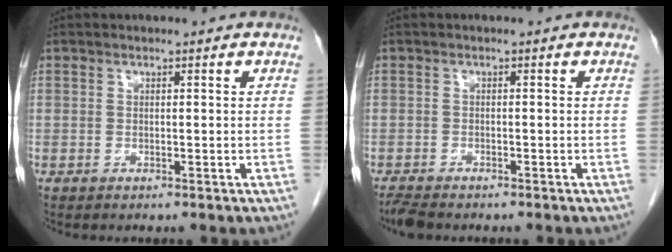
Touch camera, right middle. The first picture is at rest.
{"total": 2.9, "force": [-2.6, 0.7, 1.2], "torque": [-0.027, -0.010, -0.044]}